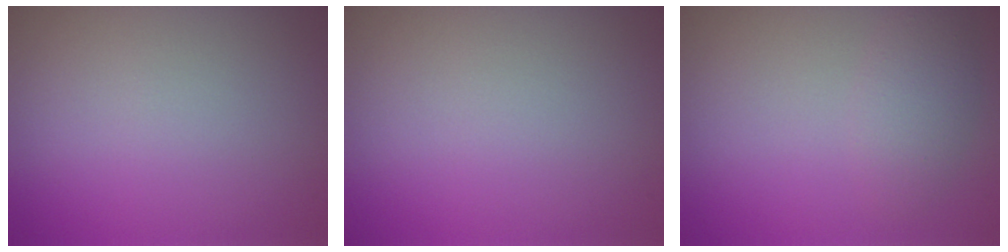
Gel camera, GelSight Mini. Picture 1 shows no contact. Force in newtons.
{"total": 0.0}
{"total": 2.2, "press": 2.2, "slide": 0.0}